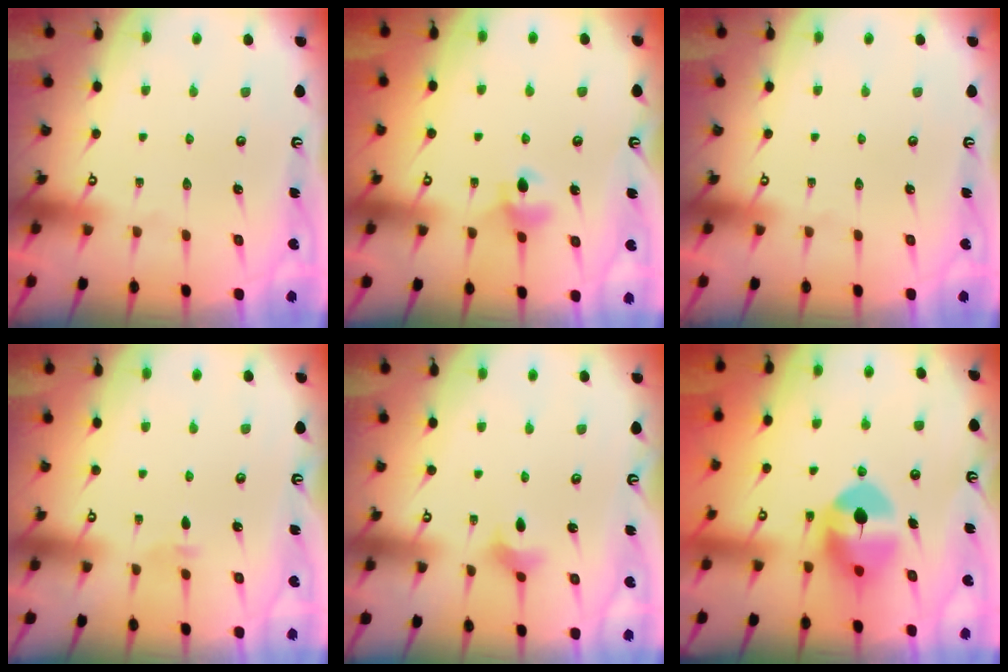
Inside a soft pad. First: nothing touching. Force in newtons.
{"total": 6.0, "press": 6.0, "slide": 0.6}
{"total": 0.0}
{"total": 2.8, "press": 2.7, "slide": 0.7}
{"total": 2.7, "press": 2.7, "slide": 0.2}
{"total": 10.0, "press": 9.9, "slide": 1.5}